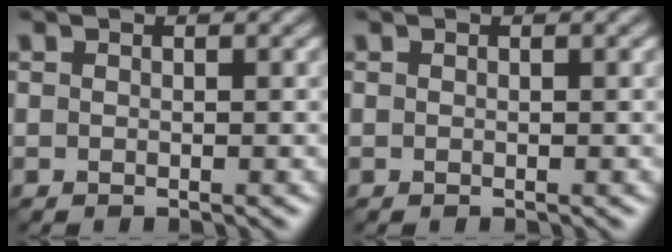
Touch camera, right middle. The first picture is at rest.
{"total": 0.0}